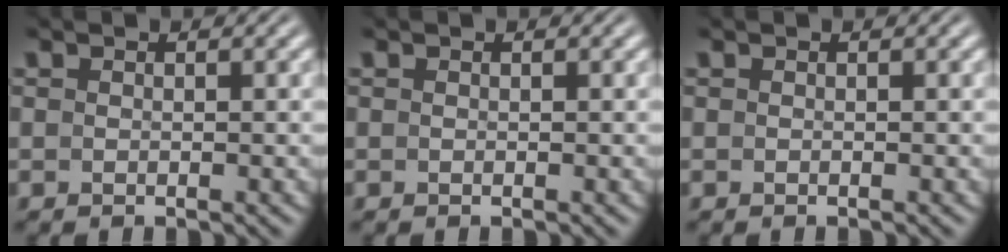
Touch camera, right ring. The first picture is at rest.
{"total": 0.0}
{"total": 0.0}